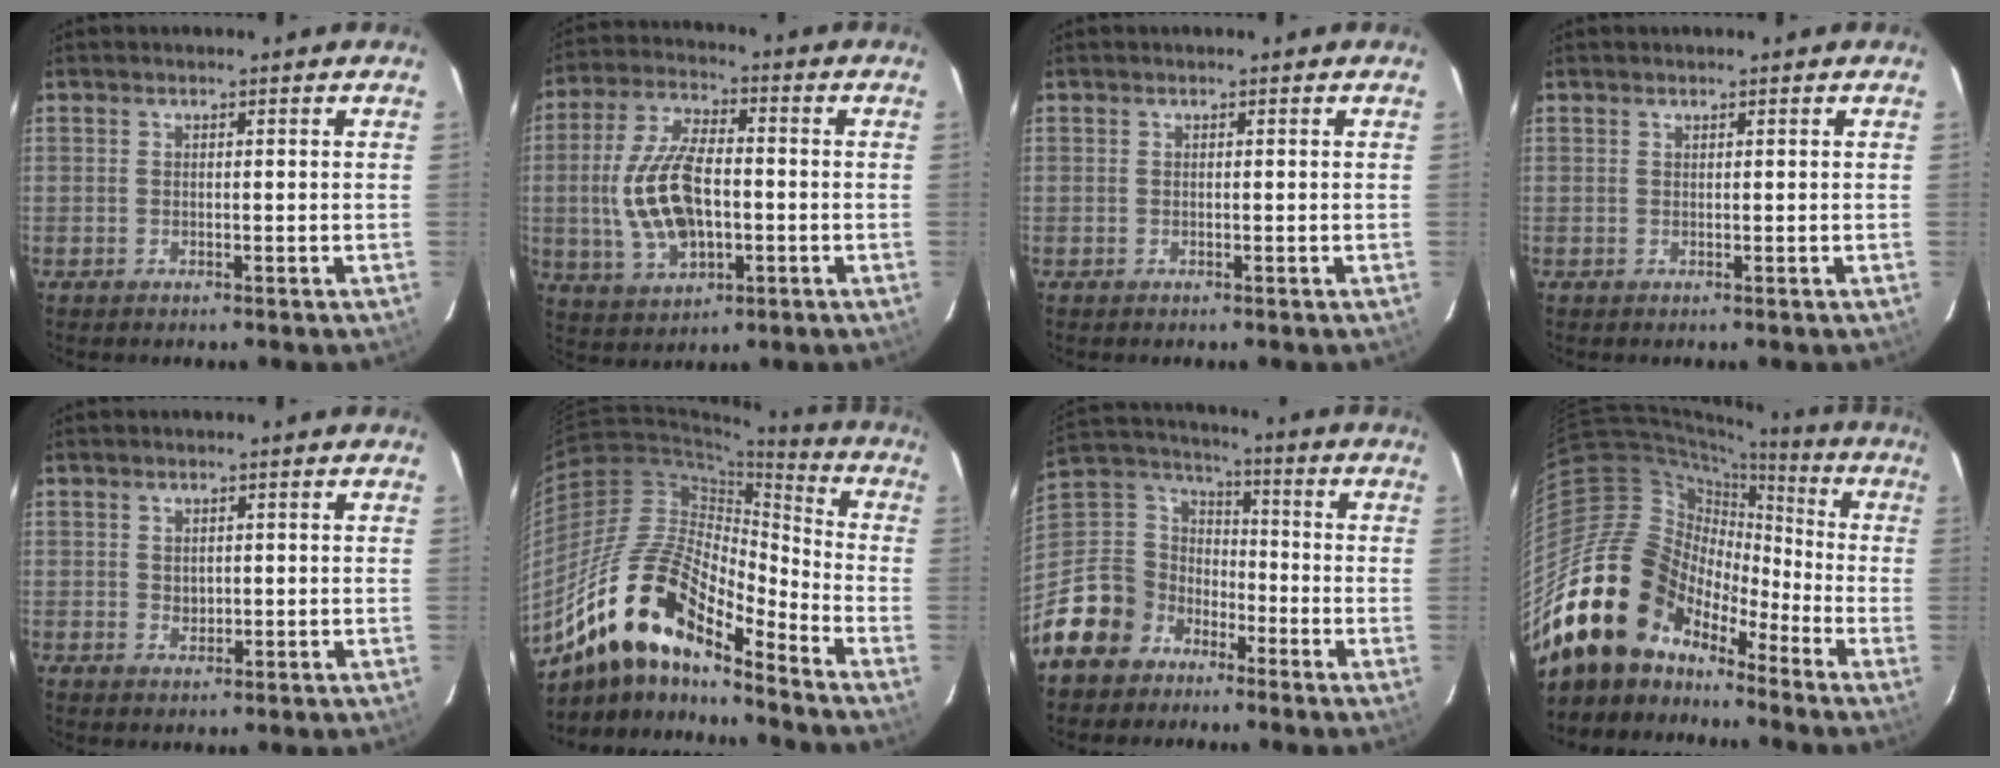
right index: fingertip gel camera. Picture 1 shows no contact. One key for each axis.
{"total": 14.6, "fx": -1.5, "fy": 7.5, "fz": 12.4, "tx": -0.258, "ty": 0.004, "tz": -0.018}
{"total": 0.0}
{"total": 0.0}
{"total": 1.6, "fx": 0.3, "fy": 1.4, "fz": 0.6, "tx": -0.007, "ty": 0.001, "tz": 0.009}
{"total": 19.1, "fx": -13.5, "fy": 5.8, "fz": 12.1, "tx": -0.221, "ty": -0.007, "tz": -0.268}
{"total": 12.8, "fx": -8.3, "fy": 9.5, "fz": 2.0, "tx": -0.068, "ty": 0.046, "tz": -0.156}
{"total": 19.2, "fx": -14.1, "fy": 11.3, "fz": 6.6, "tx": -0.137, "ty": 0.025, "tz": -0.262}